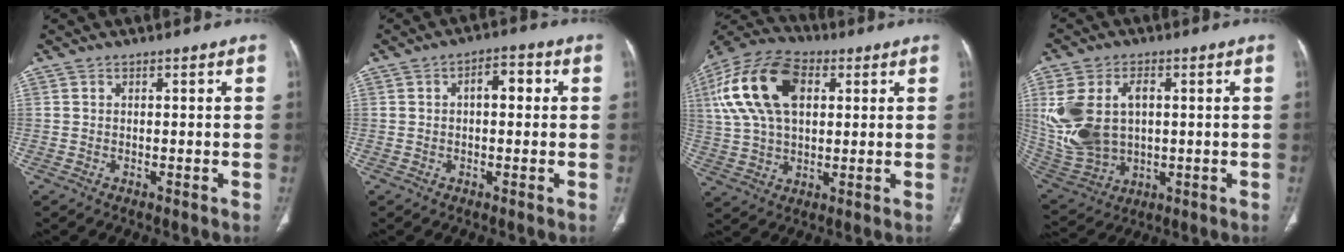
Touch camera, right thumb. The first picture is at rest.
{"total": 4.6, "force": [0.7, 2.4, 3.8], "torque": [-0.048, 0.016, 0.006]}
{"total": 18.7, "force": [4.8, 11.4, 14.0], "torque": [-0.262, 0.016, 0.079]}
{"total": 17.8, "force": [2.2, 12.1, 13.0], "torque": [-0.287, -0.001, 0.065]}